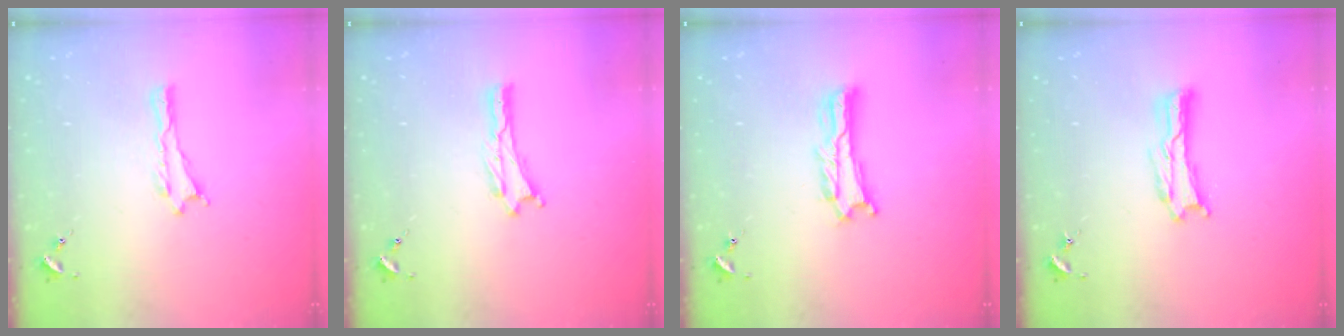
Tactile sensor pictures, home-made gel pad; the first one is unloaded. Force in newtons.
{"total": 0.0}
{"total": 2.0, "press": 2.0, "slide": 0.3}
{"total": 0.8, "press": 0.8, "slide": 0.2}